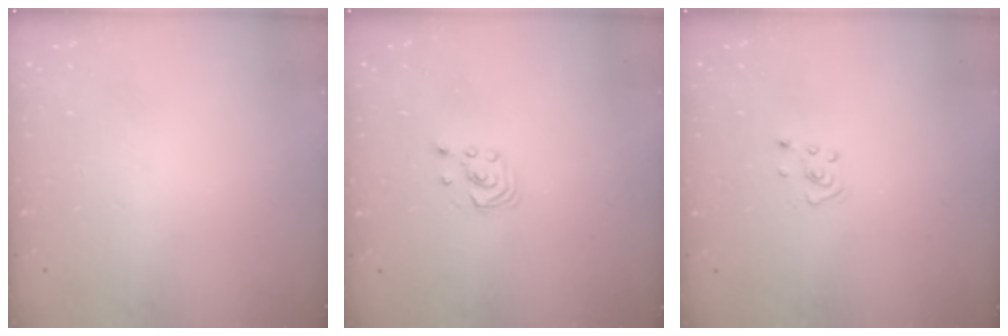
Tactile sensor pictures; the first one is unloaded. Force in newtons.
{"total": 1.9, "press": 1.9, "slide": 0.2}
{"total": 3.2, "press": 3.2, "slide": 0.2}